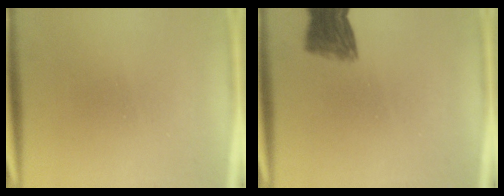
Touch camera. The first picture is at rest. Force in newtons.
{"total": 6.0}